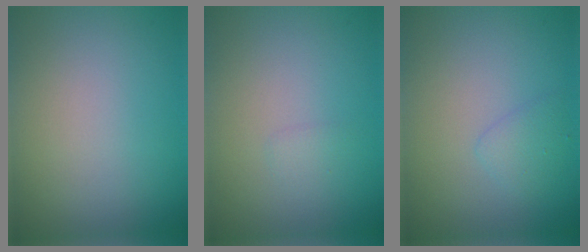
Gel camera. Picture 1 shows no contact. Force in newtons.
{"total": 0.7, "press": 0.7, "slide": 0.1}
{"total": 1.3, "press": 1.3, "slide": 0.1}